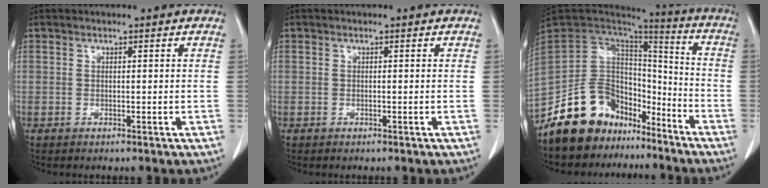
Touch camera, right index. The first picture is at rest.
{"total": 0.0}
{"total": 14.7, "force": [-10.6, 9.3, 4.1], "torque": [-0.068, 0.083, -0.179]}